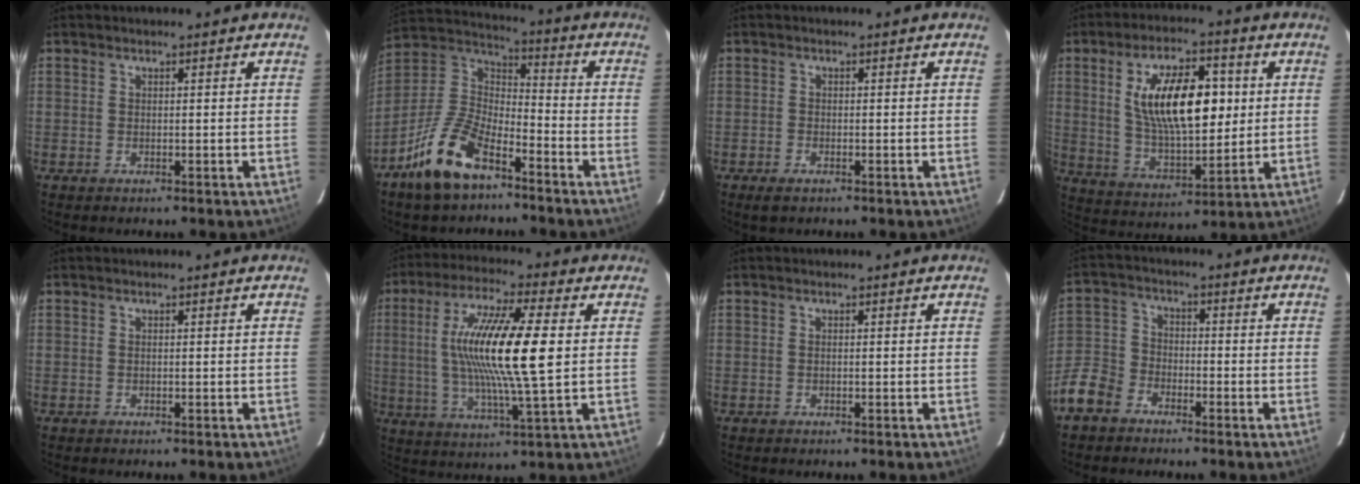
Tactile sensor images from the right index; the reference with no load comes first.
{"total": 15.0, "force": [-9.6, 6.5, 9.4], "torque": [-0.201, 0.006, -0.182]}
{"total": 1.8, "force": [-1.3, 0.8, 1.0], "torque": [-0.023, -0.004, -0.027]}
{"total": 16.9, "force": [3.5, 7.5, 14.8], "torque": [-0.253, 0.010, 0.072]}
{"total": 0.0}
{"total": 17.1, "force": [1.9, 1.9, 16.9], "torque": [-0.313, -0.001, 0.034]}
{"total": 0.0}
{"total": 9.6, "force": [-6.1, 6.4, 3.6], "torque": [-0.094, 0.016, -0.127]}